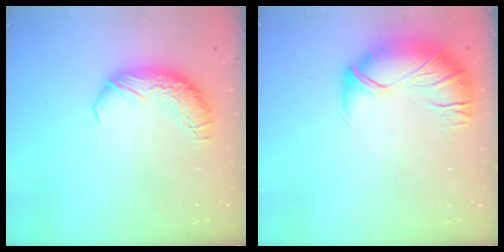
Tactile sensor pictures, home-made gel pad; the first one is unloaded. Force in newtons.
{"total": 2.7, "press": 0.8, "slide": 2.6}